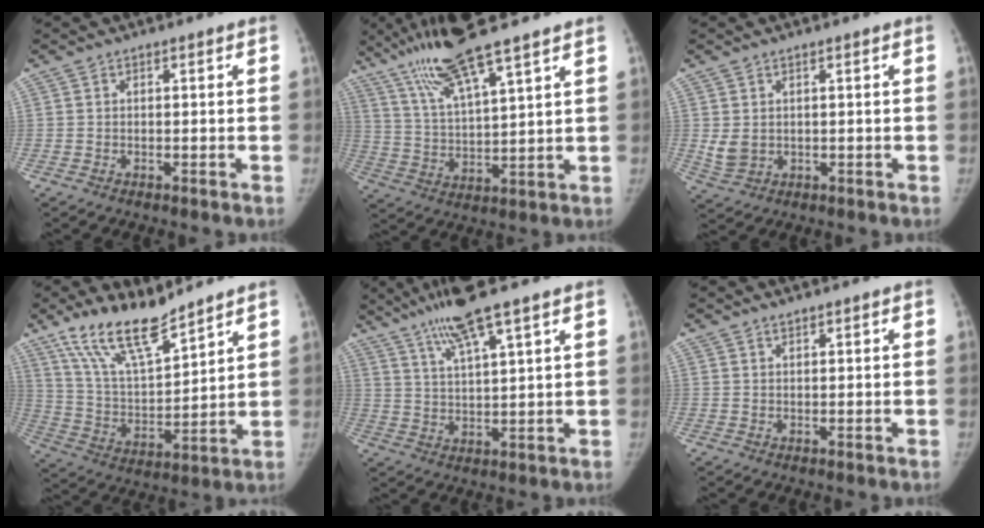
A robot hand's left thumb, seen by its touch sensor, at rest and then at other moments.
{"total": 14.1, "force": [10.4, 1.2, 9.5], "torque": [-0.178, -0.040, 0.200]}
{"total": 3.2, "force": [0.9, 2.2, 2.2], "torque": [-0.043, -0.007, 0.026]}
{"total": 15.1, "force": [11.7, 4.0, 8.6], "torque": [-0.141, -0.063, 0.230]}
{"total": 10.4, "force": [7.2, 0.4, 7.5], "torque": [-0.143, -0.021, 0.138]}
{"total": 1.2, "force": [1.1, 0.2, 0.4], "torque": [-0.005, -0.004, 0.021]}